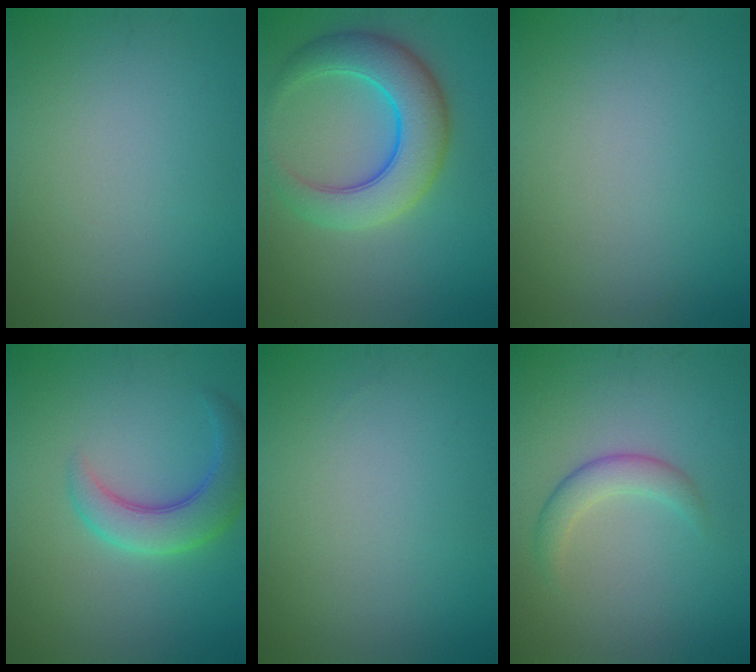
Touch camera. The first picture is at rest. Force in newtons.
{"total": 7.0, "press": 7.0, "slide": 0.1}
{"total": 0.0}
{"total": 4.8, "press": 4.8, "slide": 0.2}
{"total": 0.0}
{"total": 2.5, "press": 2.5, "slide": 0.0}